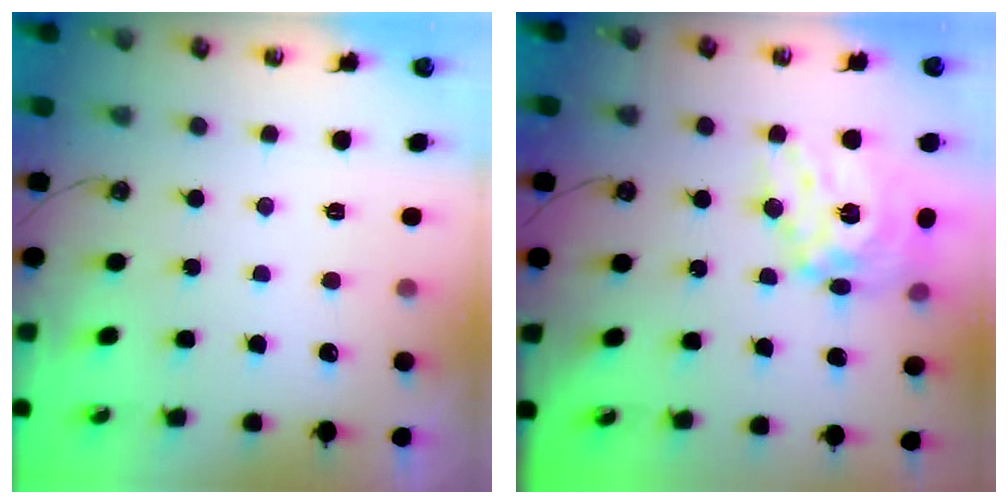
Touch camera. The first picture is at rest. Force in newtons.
{"total": 18.5, "press": 18.5, "slide": 1.6}